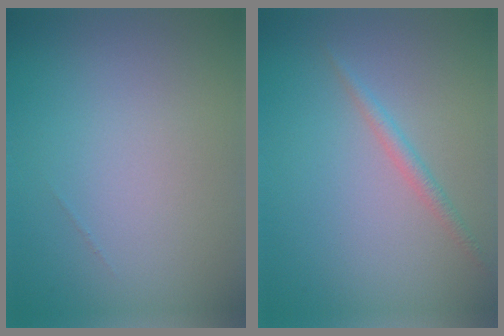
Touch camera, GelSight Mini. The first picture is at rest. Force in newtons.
{"total": 1.3, "press": 1.3, "slide": 0.1}